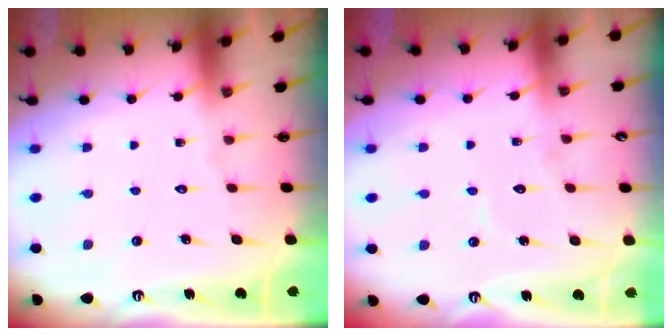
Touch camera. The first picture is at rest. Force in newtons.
{"total": 5.6, "press": 5.6, "slide": 0.4}